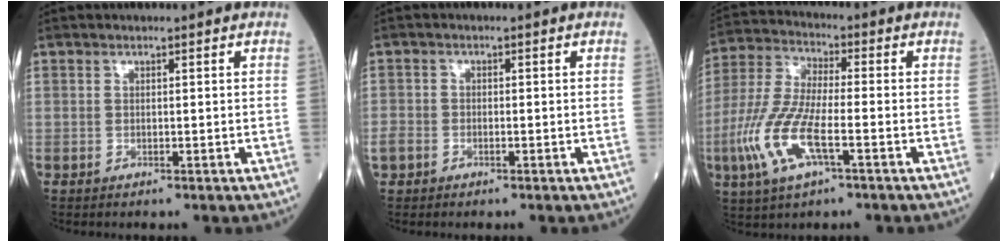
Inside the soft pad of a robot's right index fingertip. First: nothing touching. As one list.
[{"total": 2.5, "force": [-1.4, 1.8, 1.0], "torque": [-0.026, 0.003, -0.027]}, {"total": 12.1, "force": [-4.2, 3.1, 10.9], "torque": [-0.252, -0.009, -0.081]}]